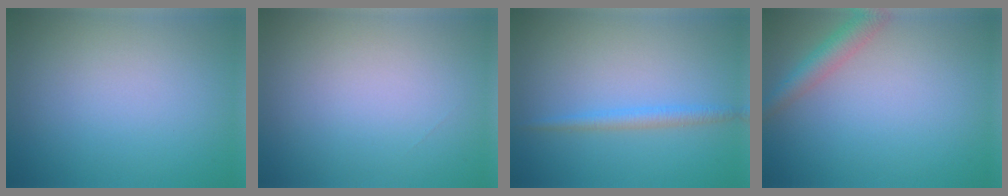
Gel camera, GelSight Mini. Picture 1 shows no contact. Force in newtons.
{"total": 0.0}
{"total": 1.7, "press": 1.7, "slide": 0.1}
{"total": 2.6, "press": 2.6, "slide": 0.1}